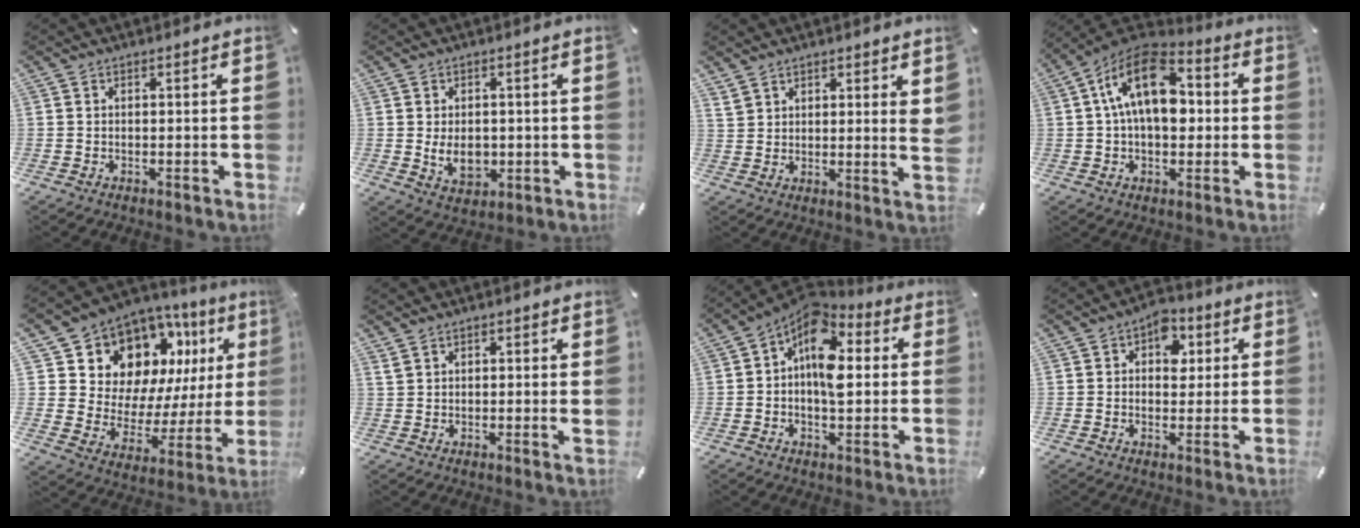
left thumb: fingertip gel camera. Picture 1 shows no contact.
{"total": 6.6, "force": [-0.5, 5.0, 4.3], "torque": [-0.072, -0.007, -0.011]}
{"total": 4.1, "force": [3.3, 1.7, 1.8], "torque": [-0.037, -0.009, 0.062]}
{"total": 16.7, "force": [2.8, 10.3, 12.9], "torque": [-0.238, -0.001, 0.044]}
{"total": 13.4, "force": [9.2, 8.9, 3.8], "torque": [-0.054, -0.101, 0.170]}
{"total": 2.1, "force": [1.6, 1.0, 1.1], "torque": [-0.023, -0.001, 0.030]}
{"total": 13.3, "force": [2.9, 7.9, 10.2], "torque": [-0.180, -0.035, 0.046]}
{"total": 7.3, "force": [1.9, 5.4, 4.5], "torque": [-0.041, -0.005, 0.024]}